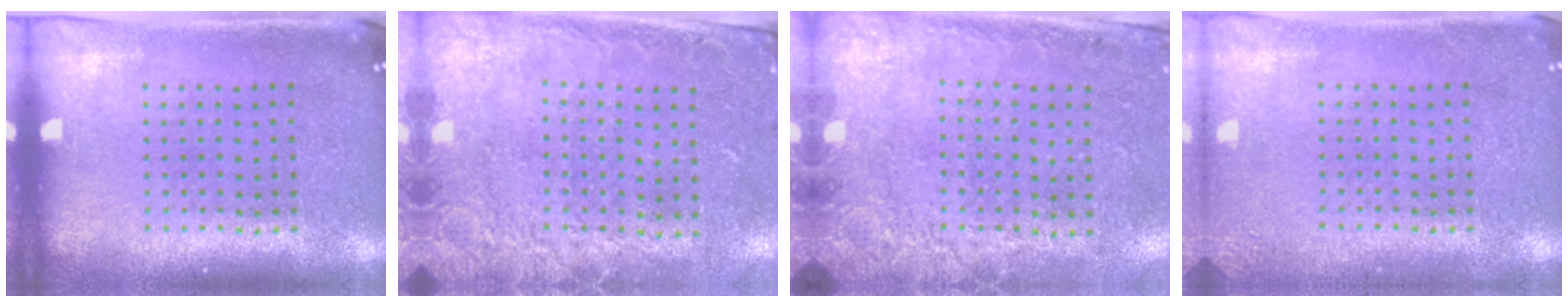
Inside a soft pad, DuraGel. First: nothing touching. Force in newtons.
{"total": 2.6, "press": 1.9, "slide": 1.8}
{"total": 2.7, "press": 2.0, "slide": 1.8}
{"total": 1.9, "press": 1.9, "slide": 0.2}